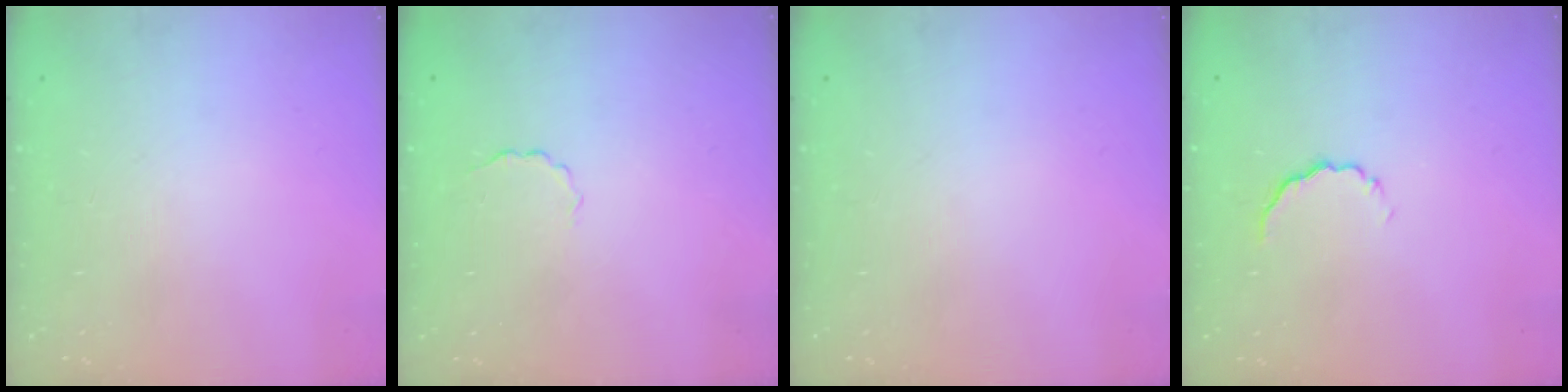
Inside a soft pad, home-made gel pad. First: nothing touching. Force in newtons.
{"total": 2.0, "press": 1.9, "slide": 0.6}
{"total": 0.0}
{"total": 4.0, "press": 3.9, "slide": 0.9}